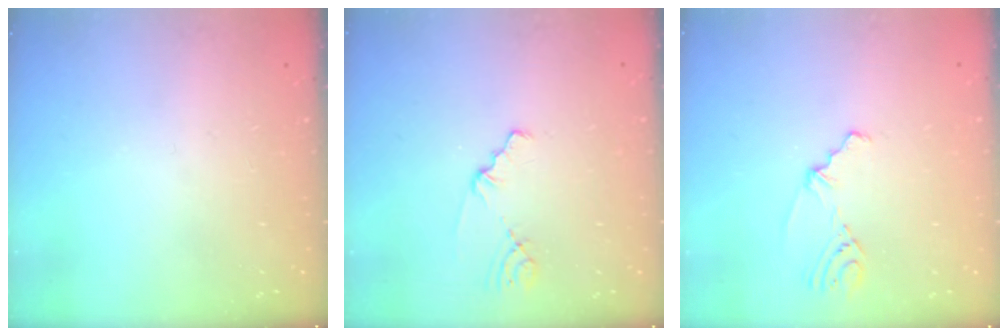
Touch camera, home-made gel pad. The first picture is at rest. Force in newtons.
{"total": 0.9, "press": 0.9, "slide": 0.2}
{"total": 2.7, "press": 2.3, "slide": 1.6}